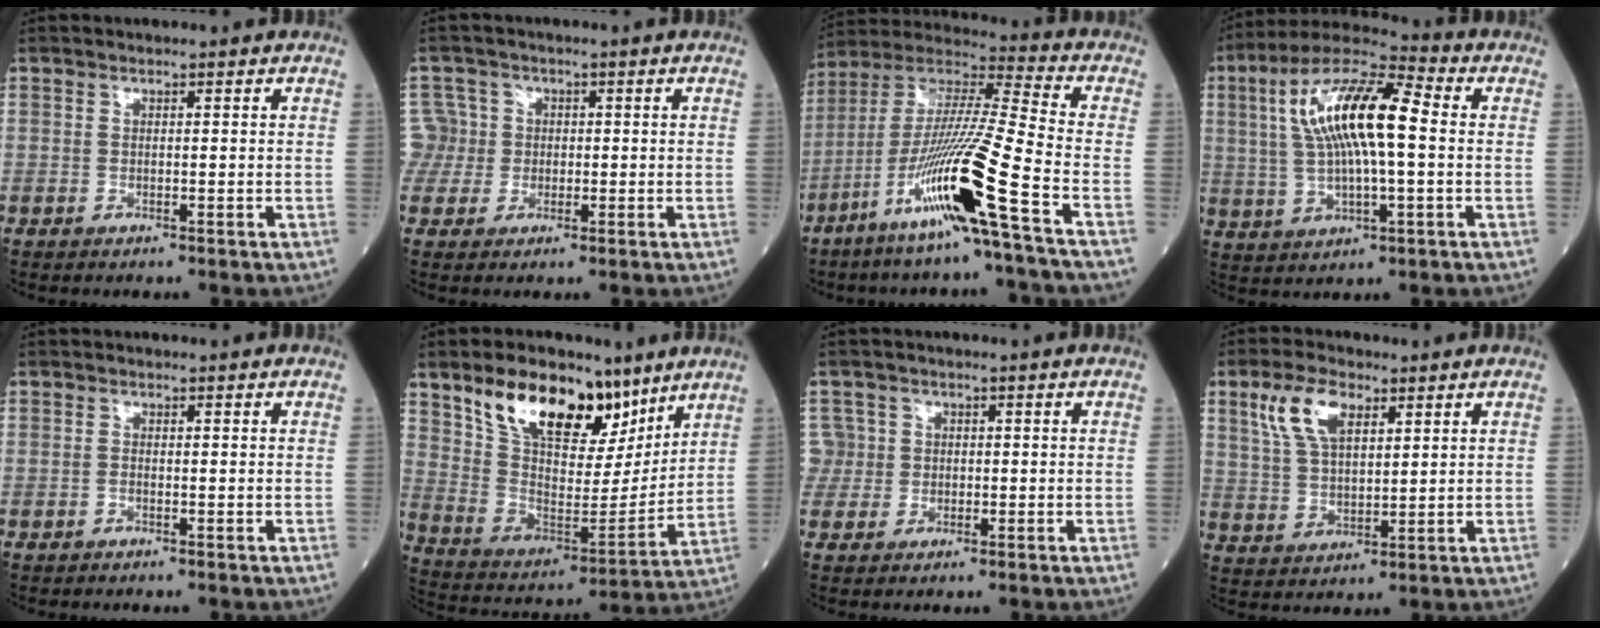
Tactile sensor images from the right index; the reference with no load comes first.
{"total": 4.8, "force": [0.1, 4.7, -0.4], "torque": [0.024, 0.018, 0.001]}
{"total": 18.2, "force": [-8.3, -1.4, 16.2], "torque": [-0.334, -0.030, -0.164]}
{"total": 15.3, "force": [2.2, 3.7, 14.7], "torque": [-0.292, 0.030, 0.036]}
{"total": 0.0}
{"total": 19.1, "force": [12.1, 8.6, 12.1], "torque": [-0.220, 0.013, 0.223]}
{"total": 3.5, "force": [0.3, 3.5, -0.3], "torque": [0.024, 0.011, 0.003]}
{"total": 8.6, "force": [4.3, 3.9, 6.3], "torque": [-0.136, 0.015, 0.088]}